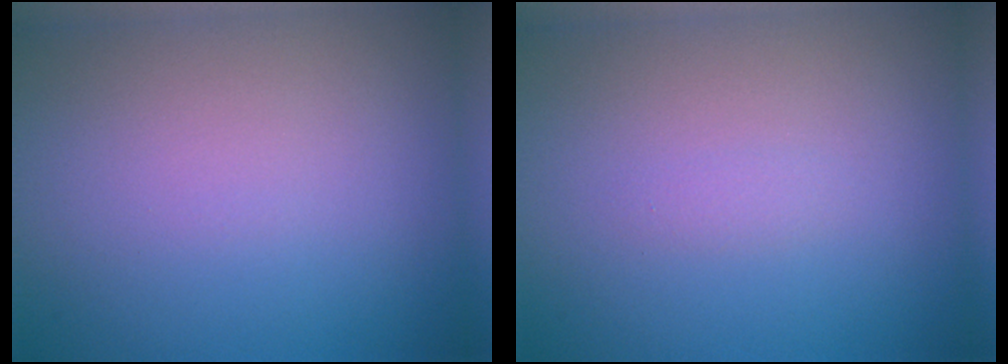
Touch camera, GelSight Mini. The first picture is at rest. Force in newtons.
{"total": 0.6, "press": 0.6, "slide": 0.0}